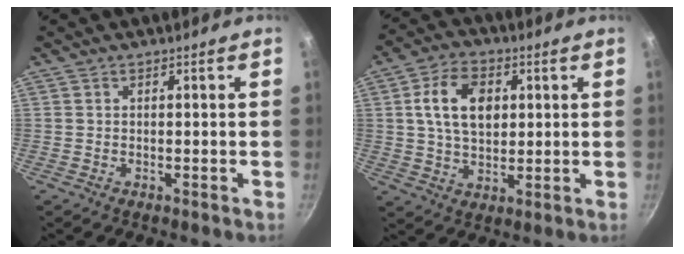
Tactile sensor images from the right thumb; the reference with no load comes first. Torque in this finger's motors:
{"motor_torque": [-0.12, 2.33, 1.01, -0.51, 0.22]}